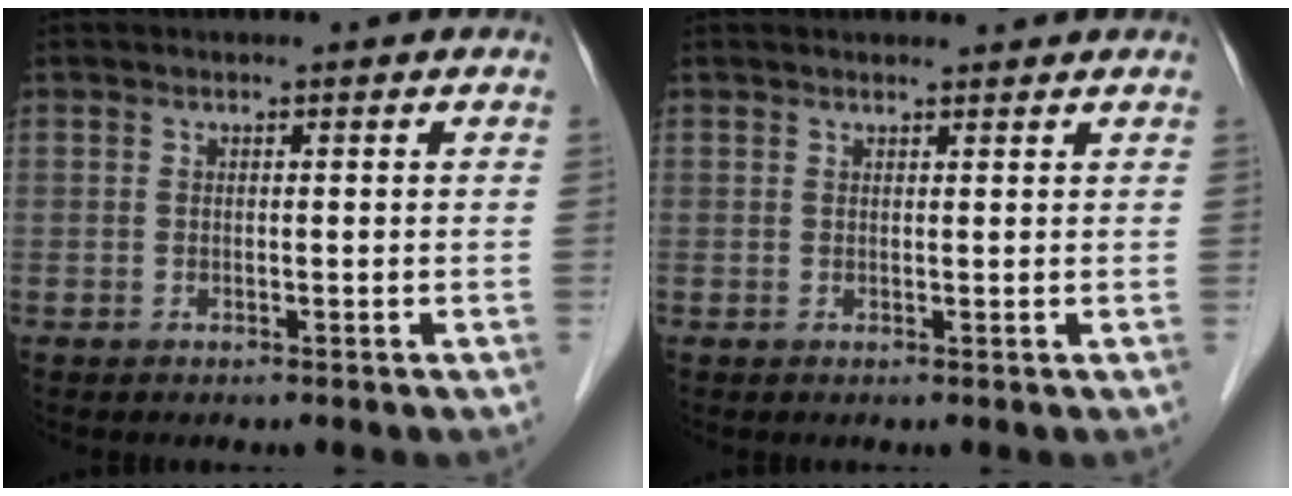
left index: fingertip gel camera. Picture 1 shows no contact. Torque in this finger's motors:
{"motor_torque": [0.16, -0.29, 0.00, -0.01]}